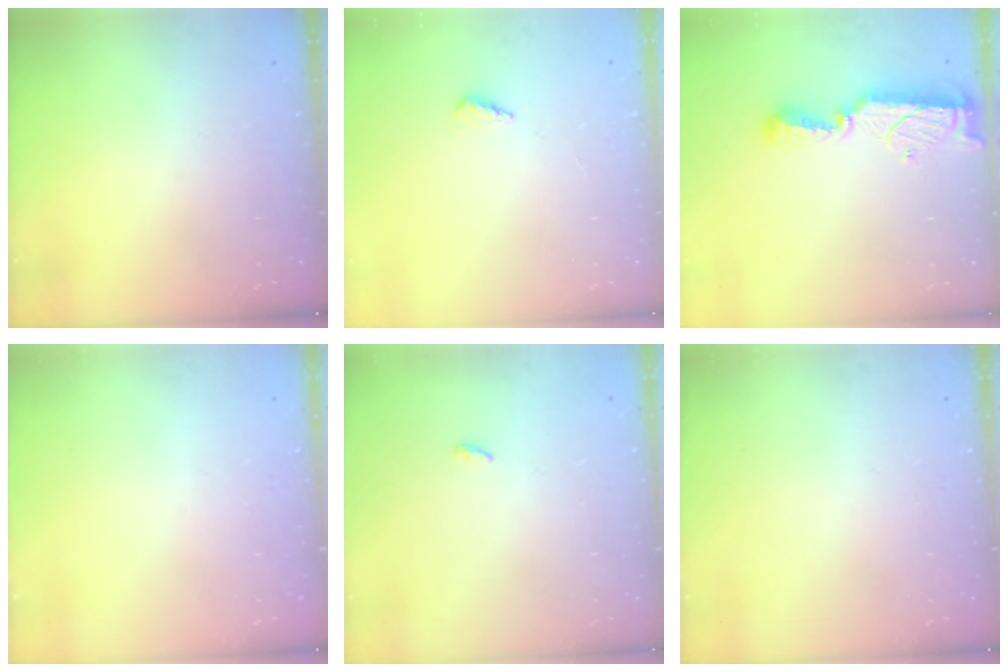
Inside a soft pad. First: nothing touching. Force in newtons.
{"total": 2.1, "press": 1.9, "slide": 0.8}
{"total": 8.5, "press": 8.4, "slide": 0.2}
{"total": 0.0}
{"total": 2.5, "press": 2.5, "slide": 0.2}
{"total": 0.0}